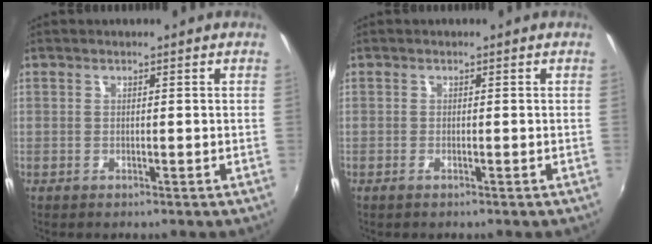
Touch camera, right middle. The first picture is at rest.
{"total": 0.9, "force": [-0.6, 0.0, 0.6], "torque": [-0.012, -0.002, -0.012]}